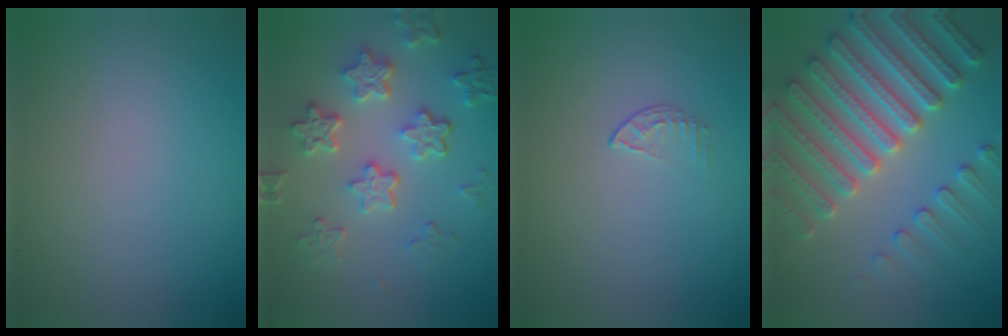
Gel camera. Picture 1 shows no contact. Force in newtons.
{"total": 5.6, "press": 4.3, "slide": 3.6}
{"total": 0.8, "press": 0.6, "slide": 0.6}
{"total": 7.7, "press": 7.4, "slide": 2.0}